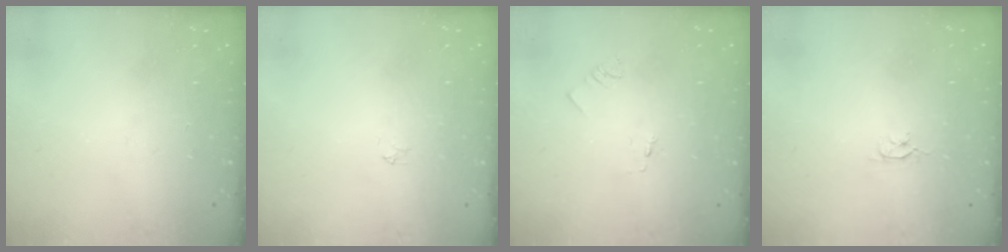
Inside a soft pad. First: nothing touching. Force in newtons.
{"total": 2.2, "press": 2.2, "slide": 0.3}
{"total": 1.3, "press": 1.2, "slide": 0.1}
{"total": 2.6, "press": 2.6, "slide": 0.3}